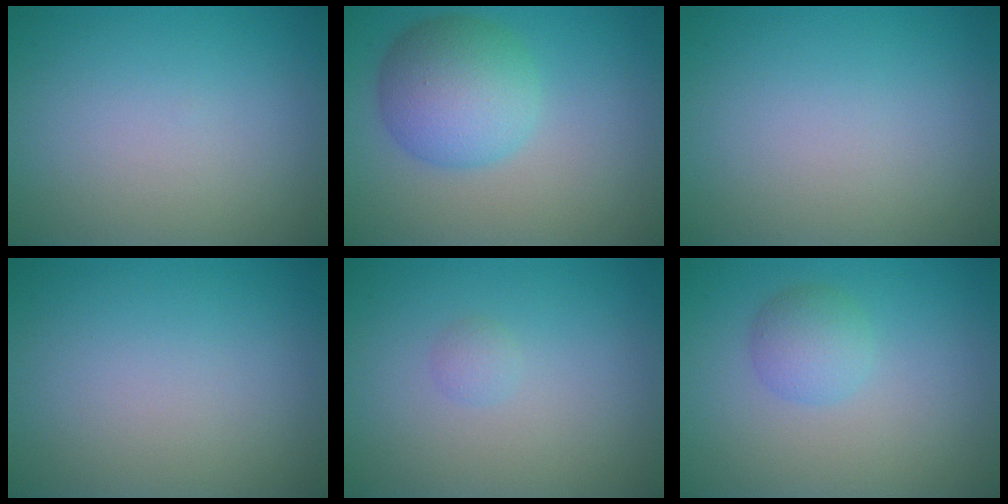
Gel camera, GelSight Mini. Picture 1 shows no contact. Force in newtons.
{"total": 6.0, "press": 6.0, "slide": 0.1}
{"total": 0.0}
{"total": 0.0}
{"total": 0.8, "press": 0.8, "slide": 0.1}
{"total": 2.3, "press": 2.3, "slide": 0.1}